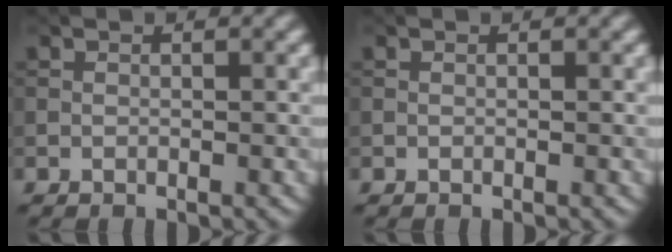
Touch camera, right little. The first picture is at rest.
{"total": 0.0}